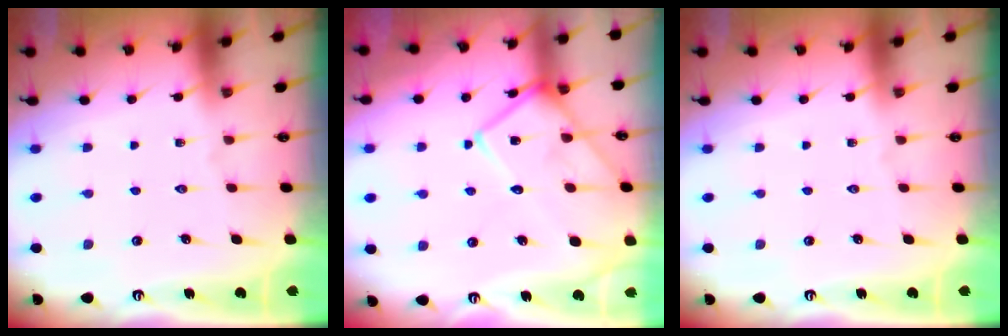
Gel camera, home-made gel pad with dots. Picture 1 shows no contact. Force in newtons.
{"total": 14.6, "press": 14.6, "slide": 1.0}
{"total": 0.0}